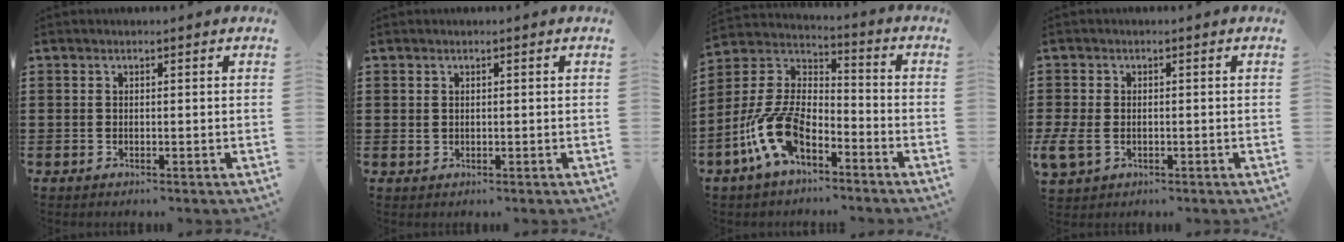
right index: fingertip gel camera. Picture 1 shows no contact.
{"total": 0.7, "force": [0.2, 0.6, 0.2], "torque": [-0.006, 0.003, 0.004]}
{"total": 11.8, "force": [-6.6, 5.1, 8.3], "torque": [-0.209, 0.001, -0.134]}
{"total": 2.7, "force": [-0.8, 1.9, 1.8], "torque": [-0.058, -0.007, -0.020]}